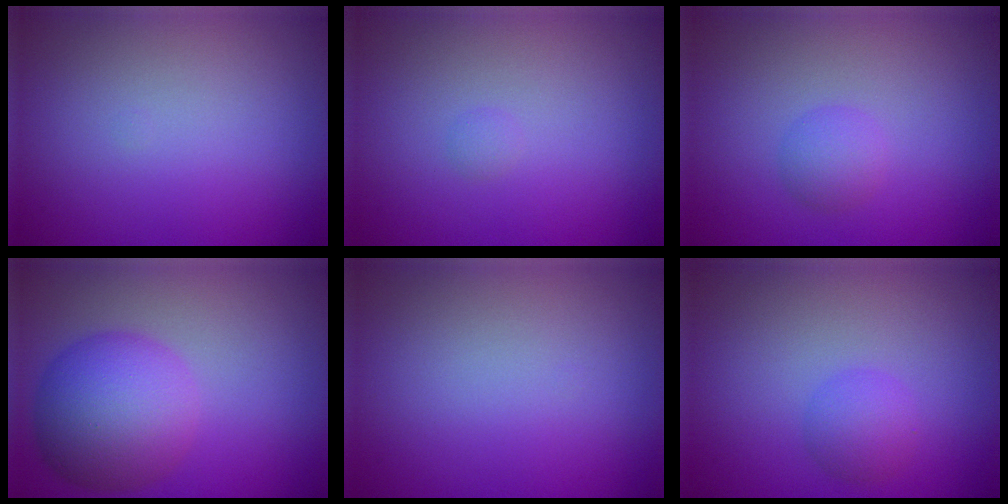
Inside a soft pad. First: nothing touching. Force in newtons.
{"total": 0.5, "press": 0.5, "slide": 0.0}
{"total": 1.7, "press": 1.7, "slide": 0.0}
{"total": 7.9, "press": 7.9, "slide": 0.1}
{"total": 0.0}
{"total": 2.1, "press": 2.1, "slide": 0.1}